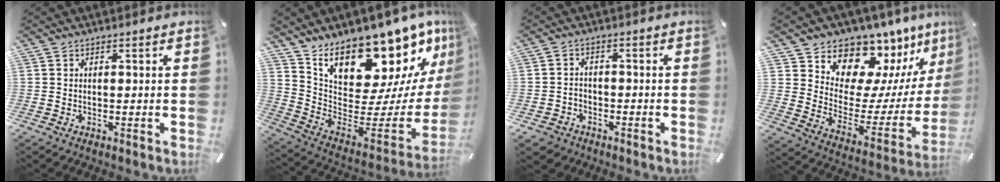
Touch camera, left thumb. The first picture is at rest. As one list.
[{"total": 19.2, "force": [15.6, 8.6, 7.0], "torque": [-0.089, -0.142, 0.269]}, {"total": 3.9, "force": [-2.4, 3.0, 0.6], "torque": [-0.021, 0.011, -0.051]}, {"total": 12.3, "force": [11.0, 5.7, 0.2], "torque": [-0.013, -0.140, 0.192]}]